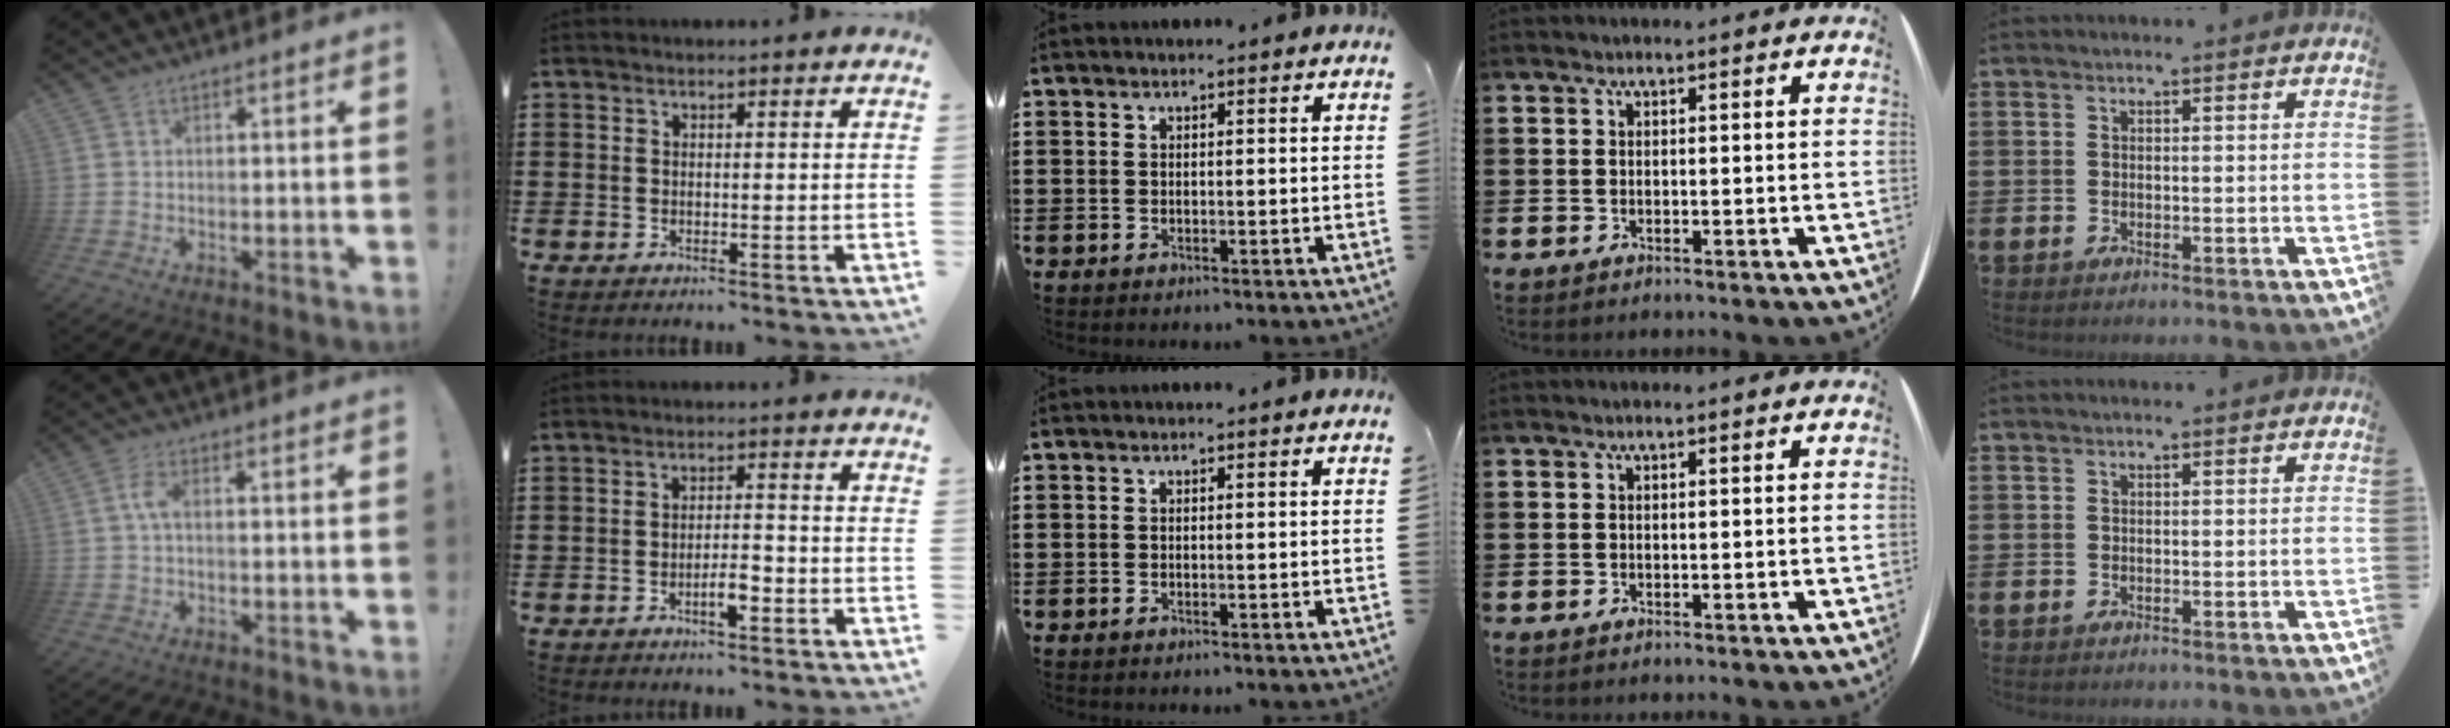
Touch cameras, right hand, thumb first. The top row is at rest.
{"thumb": {"total": 3.8, "force": [0.1, 1.1, 3.7], "torque": [-0.075, 0.001, -0.001]}, "index": {"total": 3.5, "force": [-1.7, 1.0, 2.9], "torque": [-0.056, 0.003, -0.033]}}